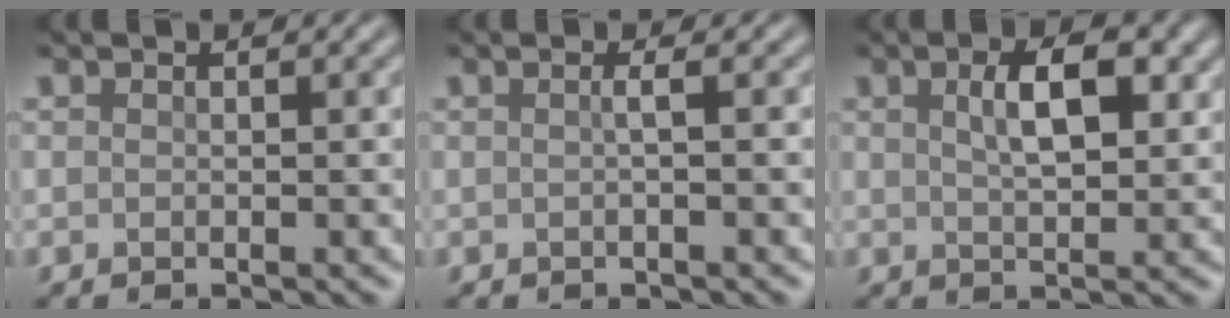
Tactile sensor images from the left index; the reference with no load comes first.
{"total": 1.1, "force": [0.0, 0.3, 1.0], "torque": [-0.015, 0.002, -0.004]}
{"total": 4.4, "force": [1.5, 1.8, 3.8], "torque": [-0.071, 0.006, 0.027]}